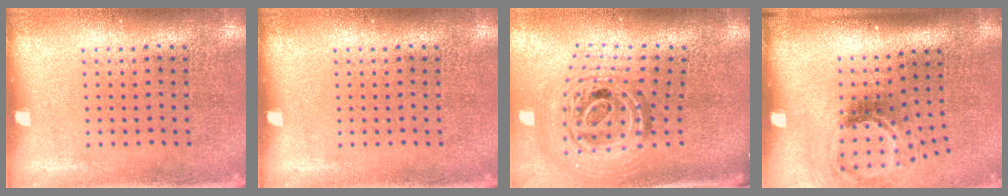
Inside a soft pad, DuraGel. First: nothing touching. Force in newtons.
{"total": 0.0}
{"total": 2.1, "press": 1.7, "slide": 1.3}
{"total": 2.1, "press": 1.3, "slide": 1.6}